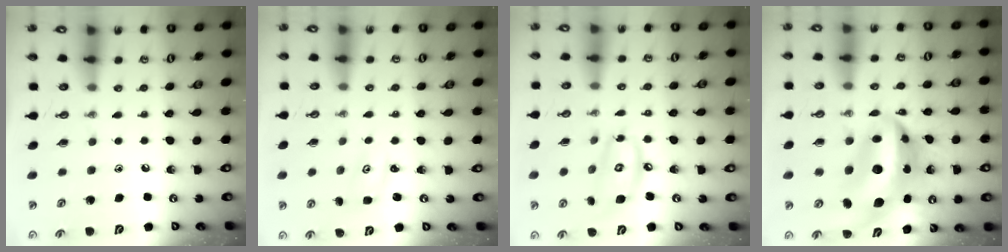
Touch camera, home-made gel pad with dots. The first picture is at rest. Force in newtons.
{"total": 2.2, "press": 2.2, "slide": 0.3}
{"total": 10.7, "press": 10.7, "slide": 1.0}
{"total": 12.4, "press": 12.4, "slide": 1.2}